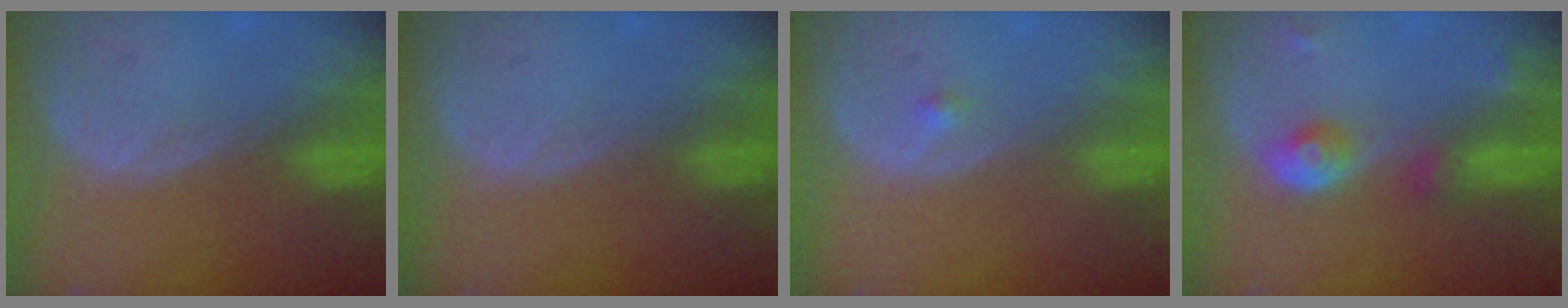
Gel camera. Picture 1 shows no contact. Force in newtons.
{"total": 0.0}
{"total": 0.8, "press": 0.6, "slide": 0.4}
{"total": 4.3, "press": 4.3, "slide": 0.3}